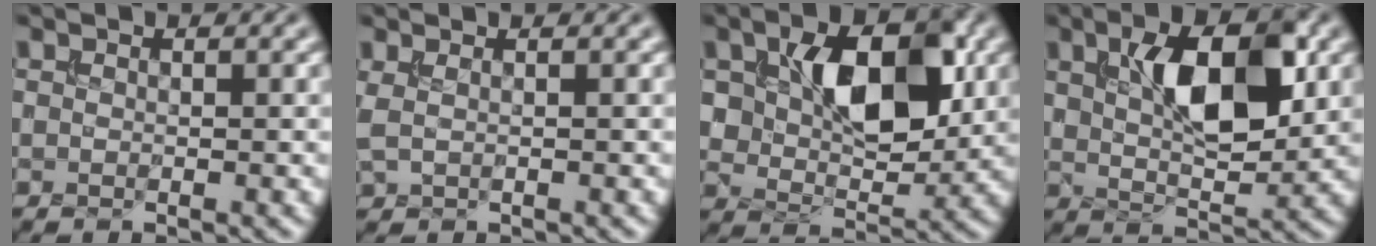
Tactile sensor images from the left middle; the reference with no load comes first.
{"total": 1.2, "force": [0.5, 0.5, 1.0], "torque": [-0.026, 0.002, 0.011]}
{"total": 8.5, "force": [2.1, 4.9, 6.7], "torque": [-0.114, -0.002, 0.041]}
{"total": 8.1, "force": [2.4, 3.4, 6.9], "torque": [-0.117, 0.003, 0.043]}